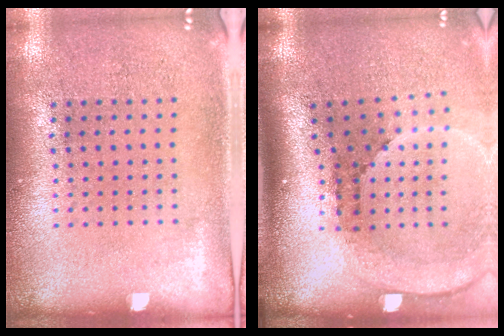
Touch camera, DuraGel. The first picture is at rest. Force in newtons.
{"total": 2.6, "press": 1.8, "slide": 1.8}